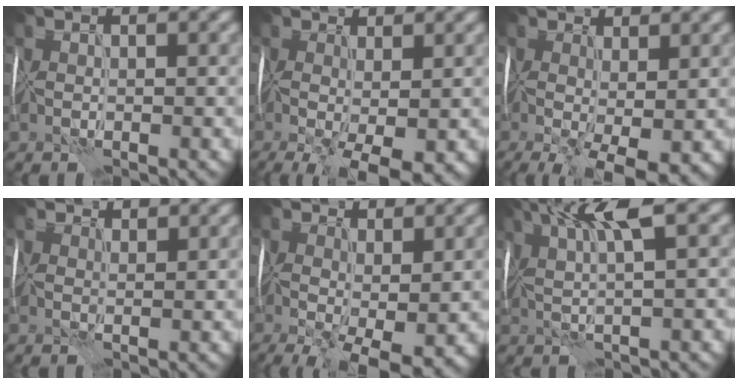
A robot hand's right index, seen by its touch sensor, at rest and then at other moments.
{"total": 7.9, "force": [-2.6, 3.8, 6.4], "torque": [-0.118, -0.011, -0.030]}
{"total": 8.2, "force": [-2.0, 4.2, 6.8], "torque": [-0.125, -0.012, -0.019]}
{"total": 3.0, "force": [2.6, 1.2, 0.9], "torque": [-0.025, 0.013, 0.028]}
{"total": 8.8, "force": [-1.2, 4.7, 7.3], "torque": [-0.124, -0.016, -0.005]}
{"total": 5.5, "force": [2.9, 0.6, 4.7], "torque": [-0.087, 0.011, 0.052]}